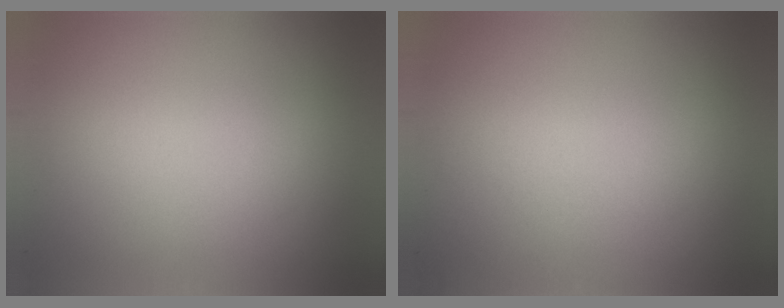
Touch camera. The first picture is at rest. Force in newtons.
{"total": 2.0}